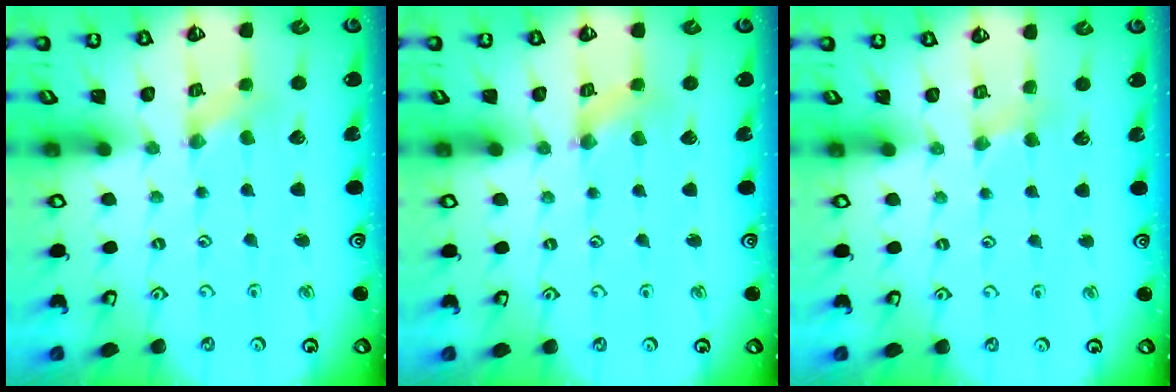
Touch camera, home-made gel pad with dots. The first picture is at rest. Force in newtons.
{"total": 2.4, "press": 2.4, "slide": 0.4}
{"total": 2.6, "press": 2.6, "slide": 0.4}